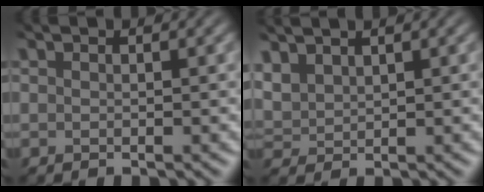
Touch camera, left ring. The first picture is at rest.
{"total": 2.7, "force": [1.9, 1.4, 1.3], "torque": [-0.043, 0.008, 0.046]}